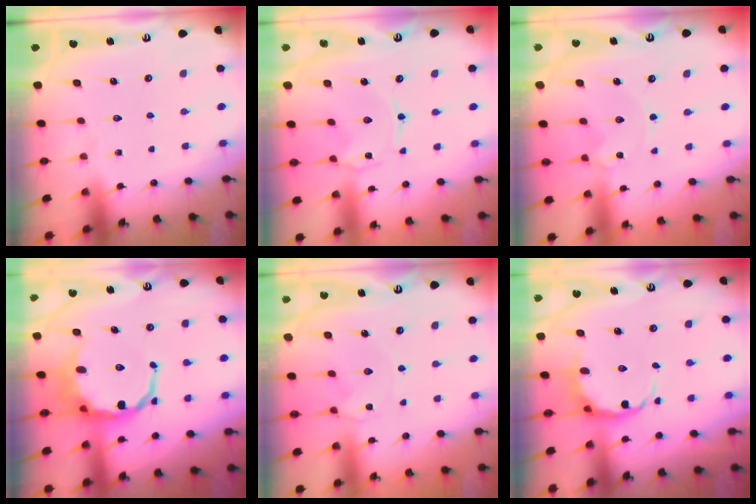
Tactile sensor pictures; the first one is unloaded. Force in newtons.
{"total": 1.0, "press": 0.9, "slide": 0.2}
{"total": 0.5, "press": 0.5, "slide": 0.1}
{"total": 10.4, "press": 10.1, "slide": 2.7}
{"total": 1.9, "press": 1.8, "slide": 0.4}
{"total": 5.9, "press": 5.4, "slide": 2.3}